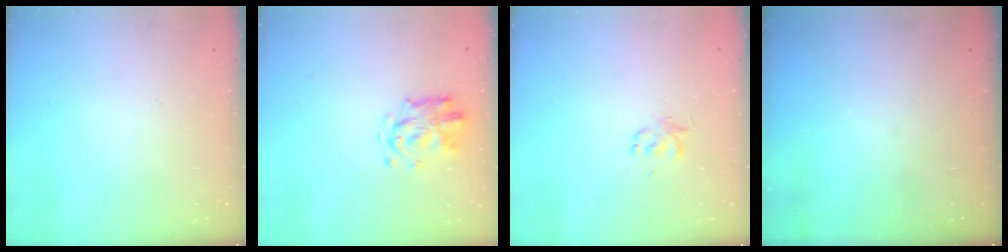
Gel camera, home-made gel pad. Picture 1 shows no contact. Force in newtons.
{"total": 3.5, "press": 3.5, "slide": 0.3}
{"total": 2.6, "press": 2.6, "slide": 0.5}
{"total": 0.0}